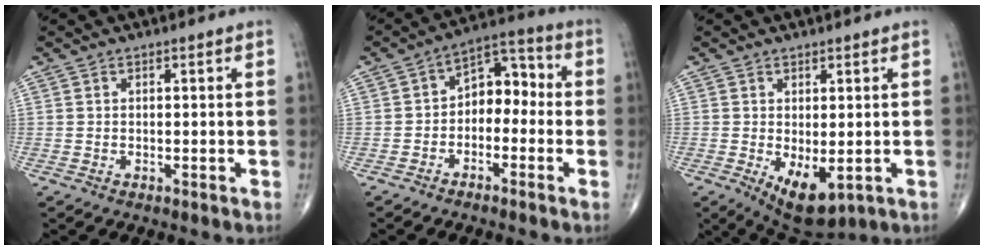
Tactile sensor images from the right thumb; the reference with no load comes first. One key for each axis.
{"total": 8.2, "fx": -1.5, "fy": 5.7, "fz": 5.8, "tx": -0.056, "ty": 0.047, "tz": -0.040}
{"total": 7.5, "fx": -1.7, "fy": 3.5, "fz": 6.4, "tx": -0.093, "ty": -0.013, "tz": -0.009}